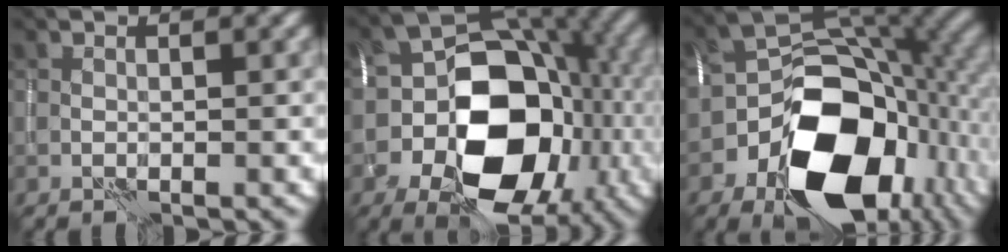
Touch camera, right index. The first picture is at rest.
{"total": 14.4, "force": [-4.0, 9.6, 9.9], "torque": [-0.124, -0.009, -0.069]}
{"total": 15.4, "force": [-5.9, 9.8, 10.3], "torque": [-0.146, -0.022, -0.094]}